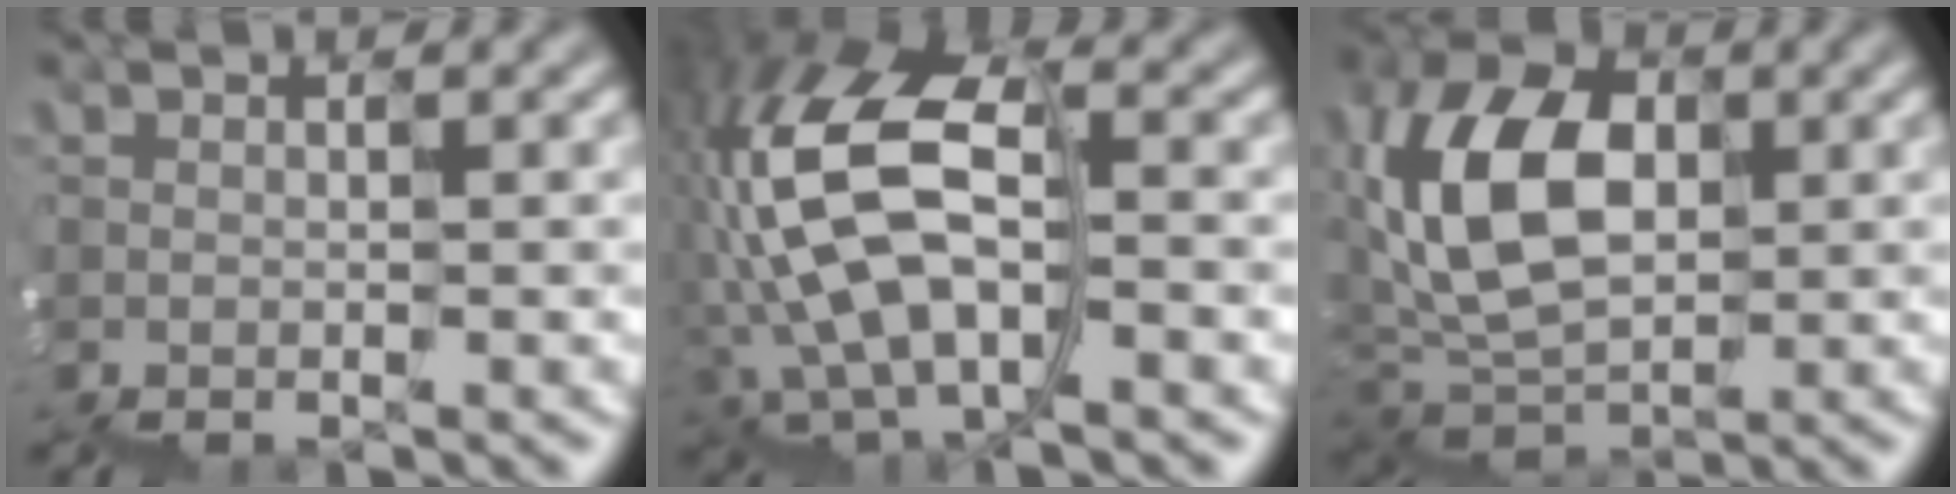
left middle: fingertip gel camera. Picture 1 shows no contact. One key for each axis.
{"total": 8.9, "fx": -1.1, "fy": 4.8, "fz": 7.4, "tx": -0.176, "ty": 0.024, "tz": -0.030}
{"total": 6.6, "fx": 1.7, "fy": 5.0, "fz": 3.9, "tx": -0.110, "ty": 0.026, "tz": 0.026}